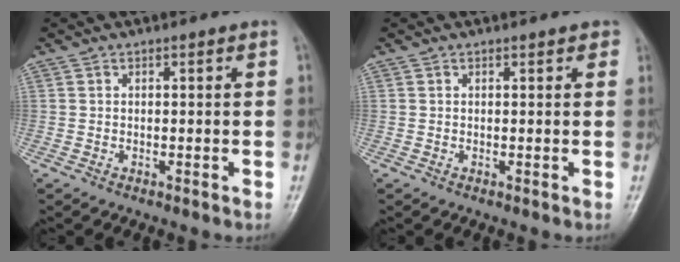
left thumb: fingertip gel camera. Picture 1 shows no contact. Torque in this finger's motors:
{"motor_torque": [-0.11, 0.02, 0.08, -0.02, 0.04]}